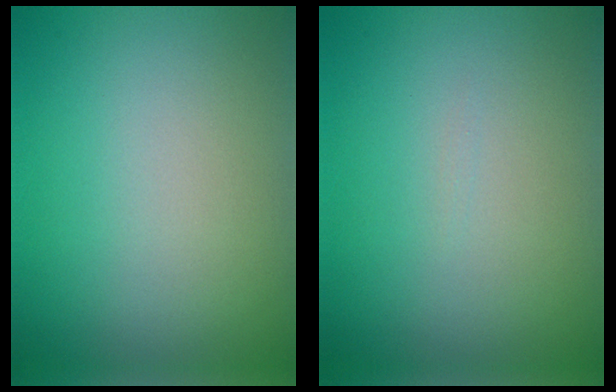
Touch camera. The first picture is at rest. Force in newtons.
{"total": 0.0}